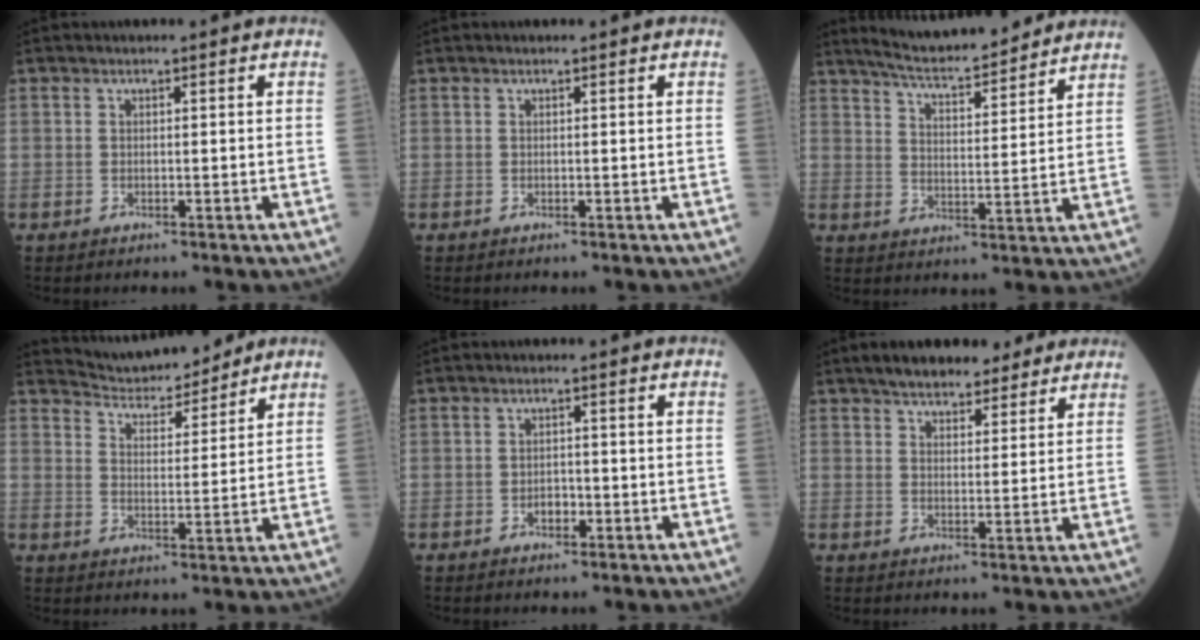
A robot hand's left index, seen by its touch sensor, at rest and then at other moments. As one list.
[{"total": 0.0}, {"total": 13.7, "force": [12.6, 1.0, 5.3], "torque": [-0.091, 0.007, 0.189]}, {"total": 9.6, "force": [9.2, 1.2, 2.1], "torque": [-0.043, 0.009, 0.153]}, {"total": 1.7, "force": [-0.9, 1.0, 1.0], "torque": [-0.013, 0.004, -0.013]}, {"total": 10.2, "force": [8.4, 3.7, 4.5], "torque": [-0.055, 0.022, 0.122]}]